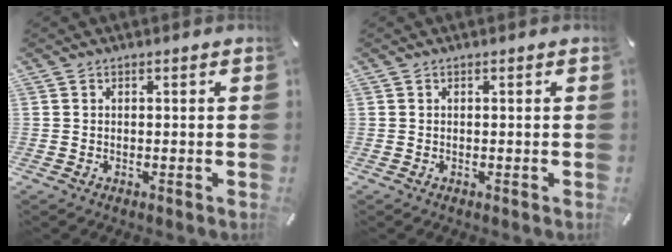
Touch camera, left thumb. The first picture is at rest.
{"total": 0.0}